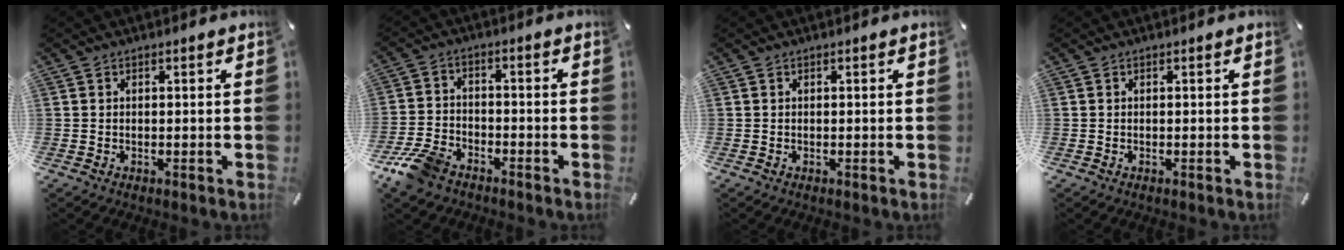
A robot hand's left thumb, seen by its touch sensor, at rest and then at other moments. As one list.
[{"total": 8.4, "force": [-6.2, 4.4, 3.6], "torque": [-0.080, 0.027, -0.120]}, {"total": 0.0}, {"total": 0.0}]